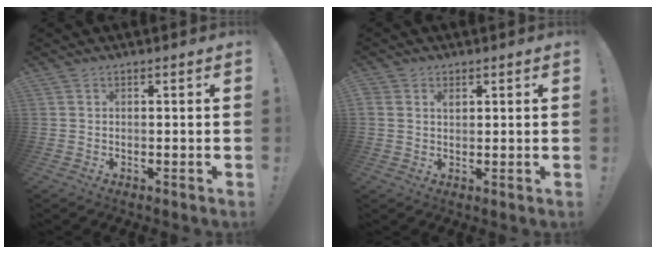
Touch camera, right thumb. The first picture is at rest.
{"total": 1.7, "force": [0.9, 1.3, 0.7], "torque": [-0.011, -0.002, 0.016]}